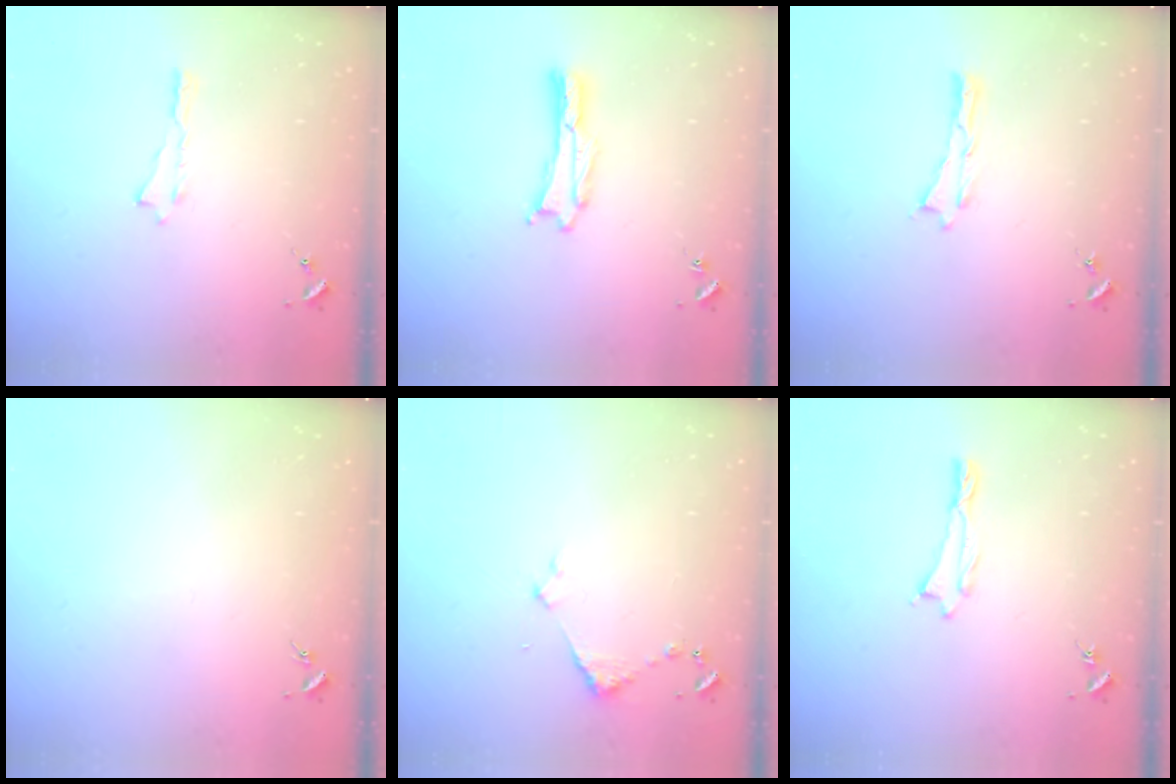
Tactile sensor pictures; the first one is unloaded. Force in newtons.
{"total": 0.7, "press": 0.7, "slide": 0.1}
{"total": 0.0}
{"total": 0.0}
{"total": 2.9, "press": 2.9, "slide": 0.3}
{"total": 0.0}